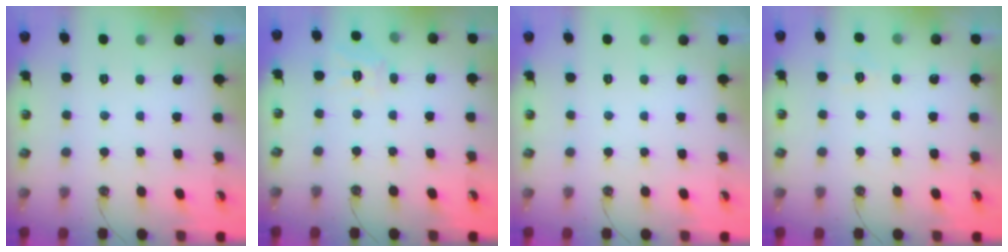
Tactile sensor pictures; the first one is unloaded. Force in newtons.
{"total": 8.4, "press": 8.4, "slide": 0.4}
{"total": 0.0}
{"total": 6.3, "press": 6.3, "slide": 0.6}